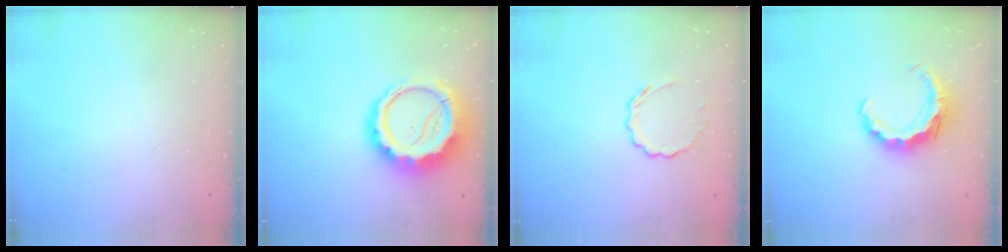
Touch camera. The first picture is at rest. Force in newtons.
{"total": 15.0, "press": 14.6, "slide": 3.3}
{"total": 5.5, "press": 5.2, "slide": 1.6}
{"total": 8.0, "press": 8.0, "slide": 0.2}